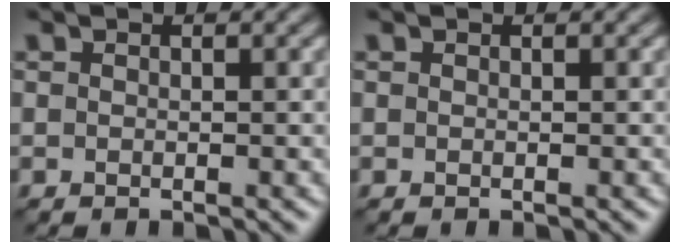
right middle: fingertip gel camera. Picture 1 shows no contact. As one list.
[{"total": 0.0}]